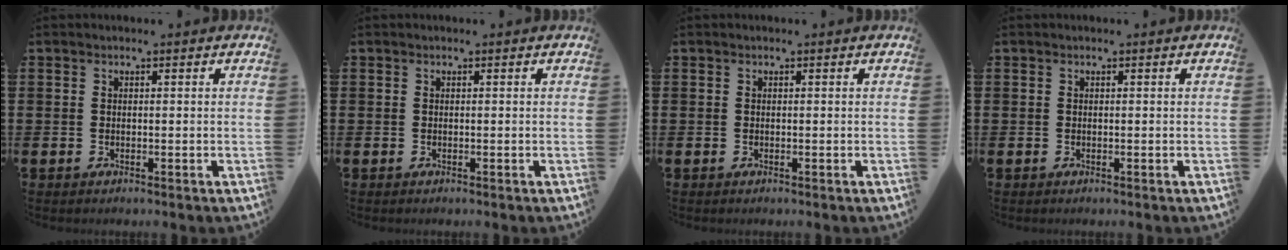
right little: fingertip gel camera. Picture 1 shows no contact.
{"total": 0.0}
{"total": 0.0}
{"total": 0.0}